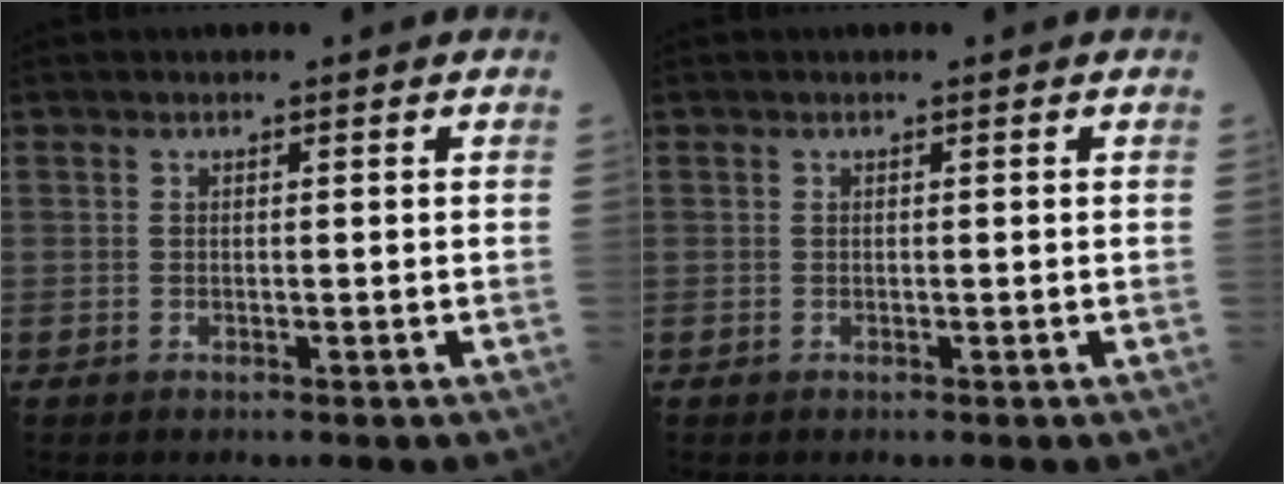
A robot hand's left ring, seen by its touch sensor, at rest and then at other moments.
{"total": 0.0}